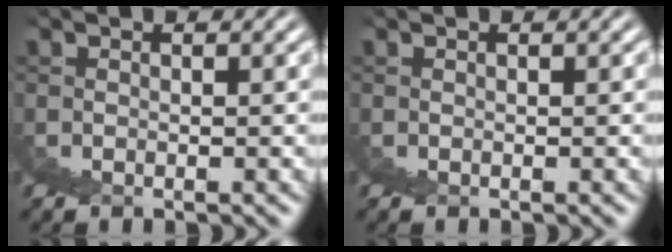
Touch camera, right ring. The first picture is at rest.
{"total": 0.0}